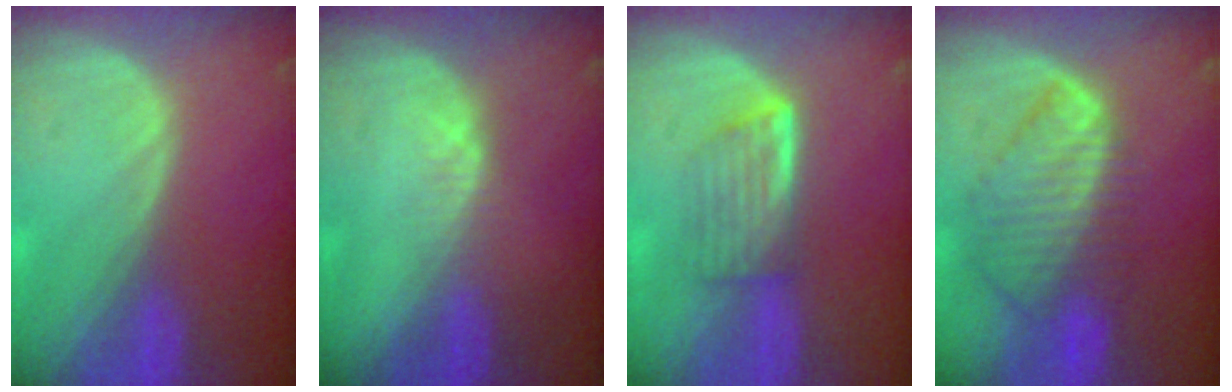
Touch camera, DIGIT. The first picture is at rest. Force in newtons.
{"total": 1.7, "press": 1.5, "slide": 0.8}
{"total": 5.8, "press": 5.0, "slide": 2.9}
{"total": 8.7, "press": 7.7, "slide": 4.1}